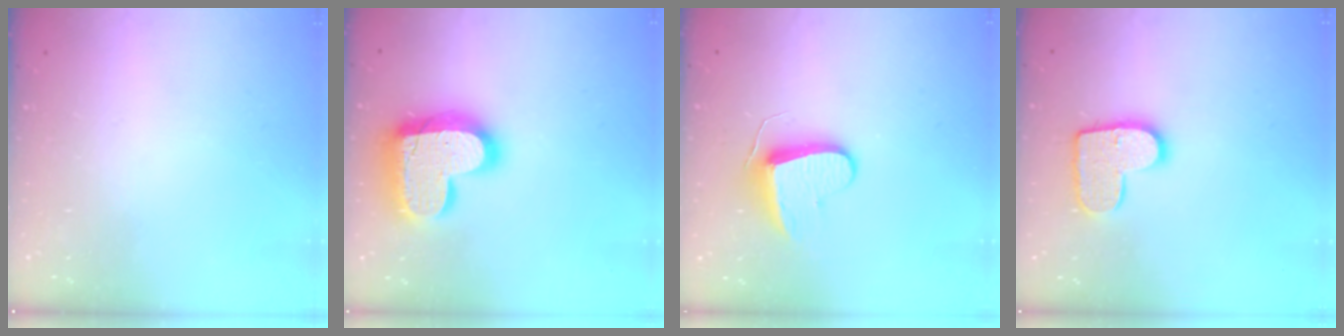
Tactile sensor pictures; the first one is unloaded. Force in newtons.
{"total": 20.2, "press": 20.1, "slide": 1.3}
{"total": 8.7, "press": 8.7, "slide": 0.5}
{"total": 11.8, "press": 11.7, "slide": 0.6}